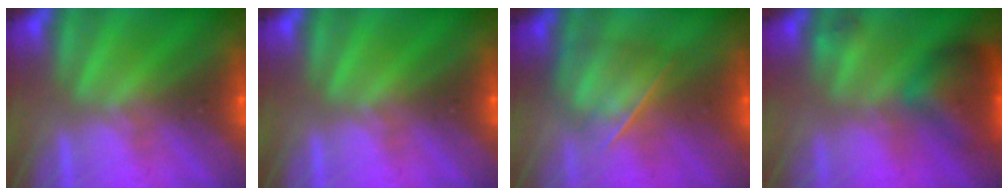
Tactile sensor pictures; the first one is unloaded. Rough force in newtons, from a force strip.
{"total": 0.0}
{"total": 3.6}
{"total": 9.4}